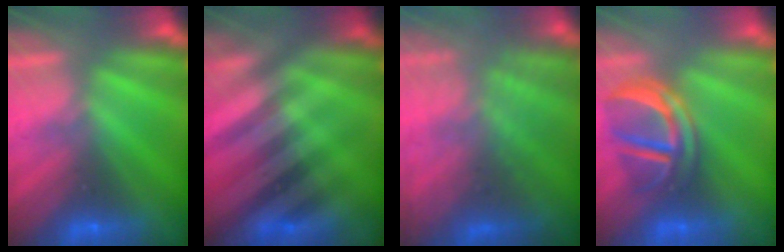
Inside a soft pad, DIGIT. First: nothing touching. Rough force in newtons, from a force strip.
{"total": 2.9}
{"total": 7.4}
{"total": 4.4}